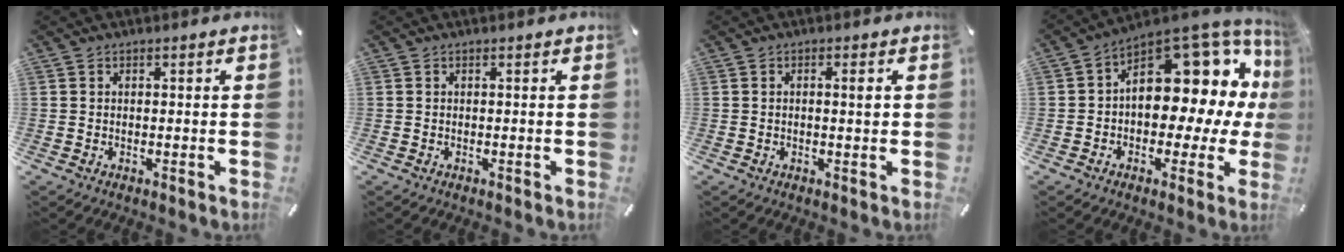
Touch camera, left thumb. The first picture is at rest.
{"total": 0.0}
{"total": 2.0, "force": [0.2, 0.5, 1.9], "torque": [-0.021, -0.005, -0.003]}
{"total": 15.3, "force": [5.4, 10.0, 10.3], "torque": [-0.108, -0.074, 0.087]}